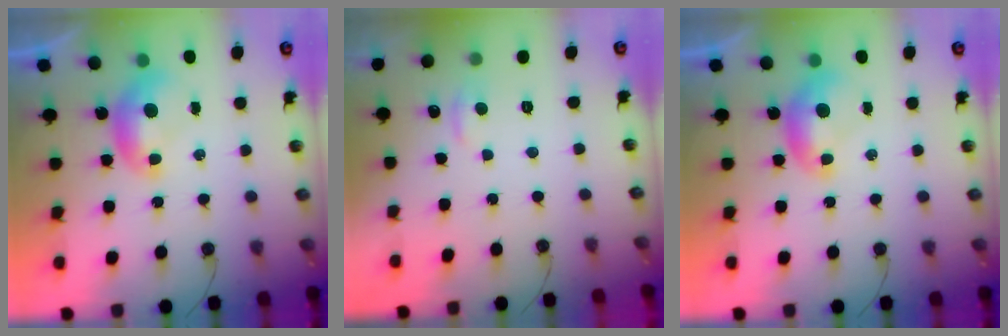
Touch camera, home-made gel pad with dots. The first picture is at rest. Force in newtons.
{"total": 1.2, "press": 1.0, "slide": 0.7}
{"total": 0.0}